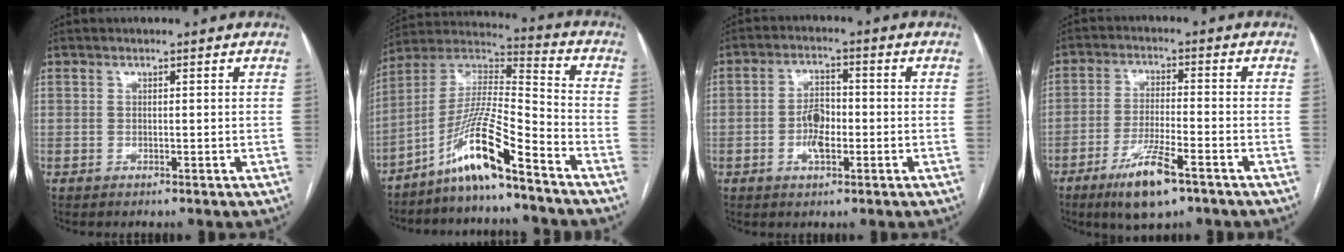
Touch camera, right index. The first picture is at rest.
{"total": 12.7, "force": [-8.6, 0.2, 9.3], "torque": [-0.187, 0.007, -0.164]}
{"total": 5.1, "force": [-1.3, 2.4, 4.3], "torque": [-0.083, 0.007, -0.024]}
{"total": 9.1, "force": [-5.6, 1.5, 7.1], "torque": [-0.135, -0.017, -0.095]}